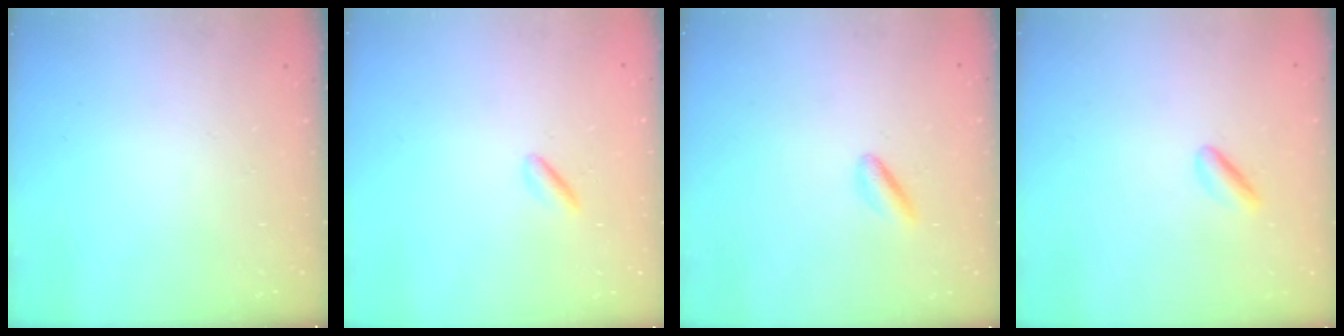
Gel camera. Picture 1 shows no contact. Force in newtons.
{"total": 1.6, "press": 1.4, "slide": 0.7}
{"total": 3.0, "press": 2.9, "slide": 0.6}
{"total": 2.8, "press": 2.6, "slide": 1.2}